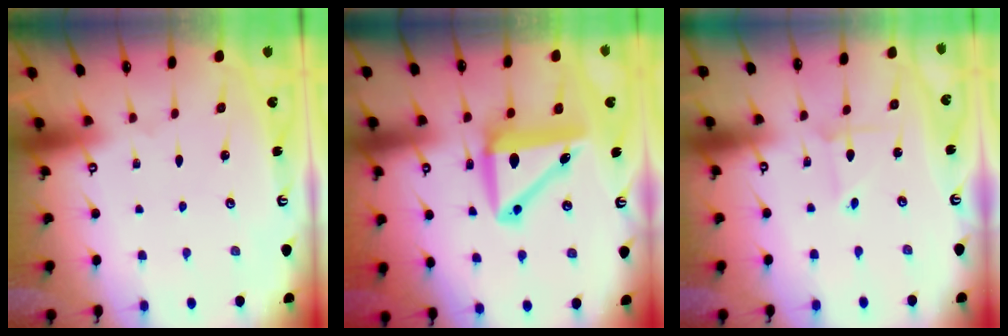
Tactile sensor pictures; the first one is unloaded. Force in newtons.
{"total": 10.6, "press": 10.1, "slide": 3.2}
{"total": 2.0, "press": 2.0, "slide": 0.2}